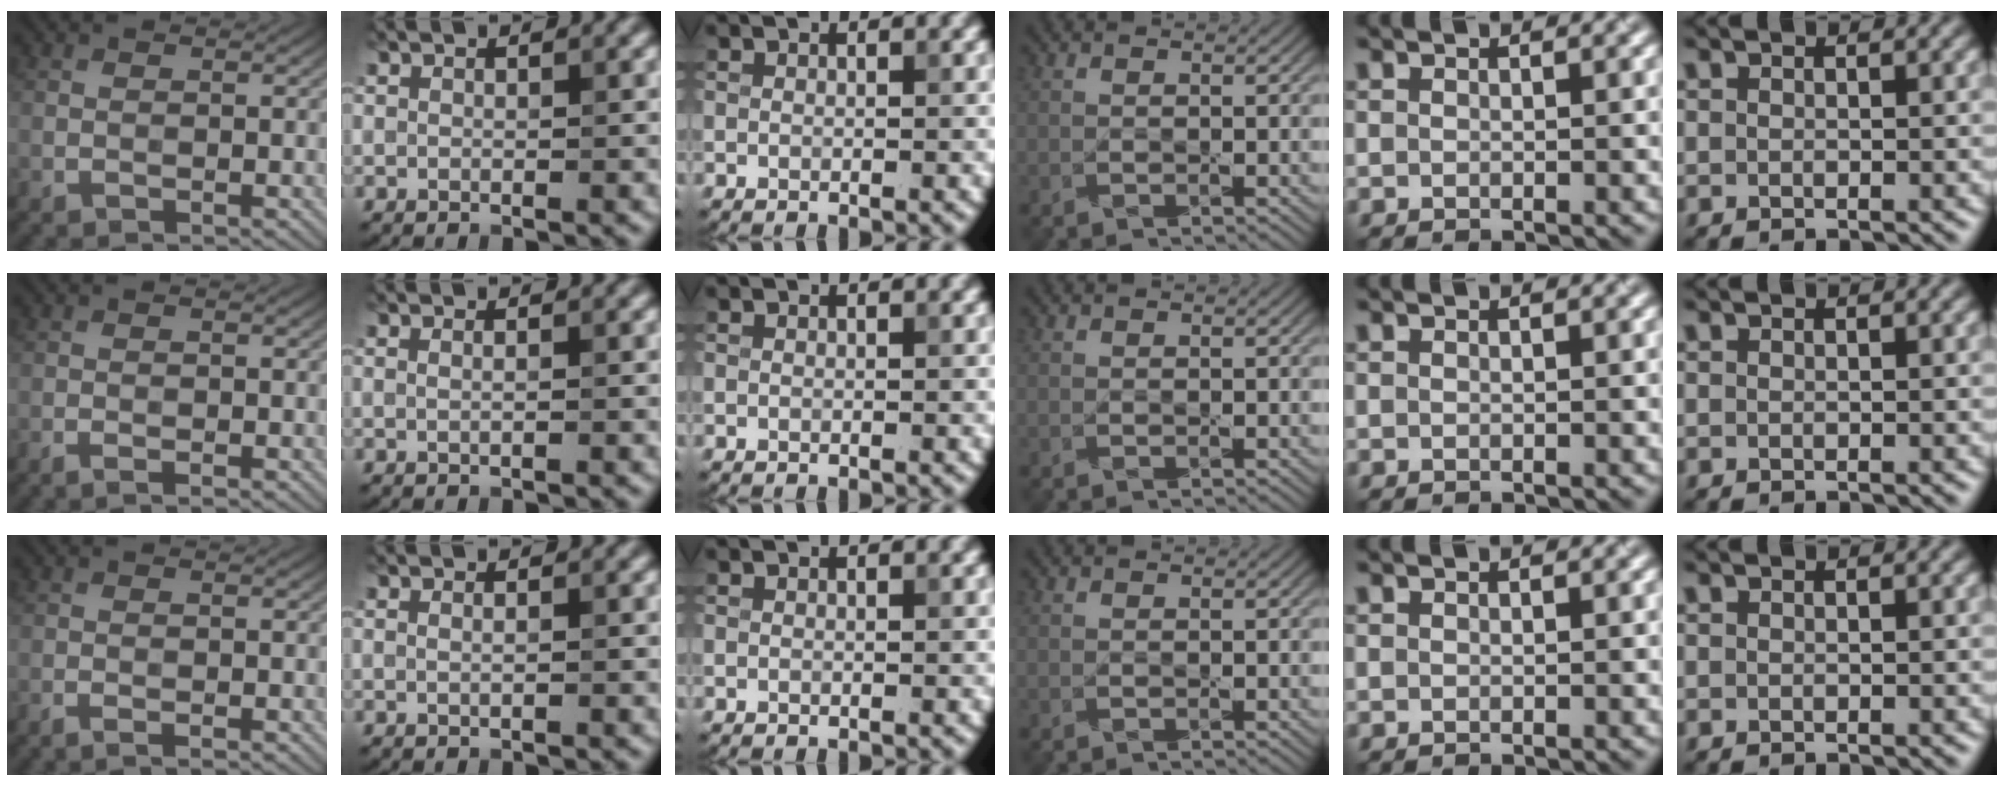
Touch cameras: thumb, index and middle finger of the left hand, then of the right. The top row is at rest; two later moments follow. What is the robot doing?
{"motion": "wipe", "object": "whiteboard"}